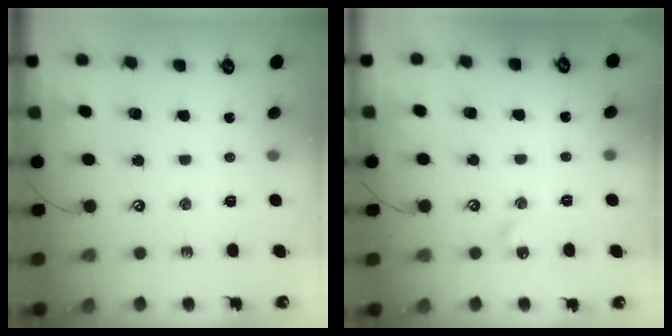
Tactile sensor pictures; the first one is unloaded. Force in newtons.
{"total": 5.6, "press": 5.6, "slide": 0.6}